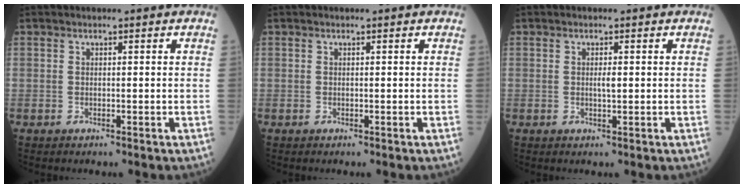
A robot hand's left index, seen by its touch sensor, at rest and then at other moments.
{"total": 0.0}
{"total": 1.2, "force": [0.2, 0.2, 1.2], "torque": [-0.023, -0.001, 0.003]}